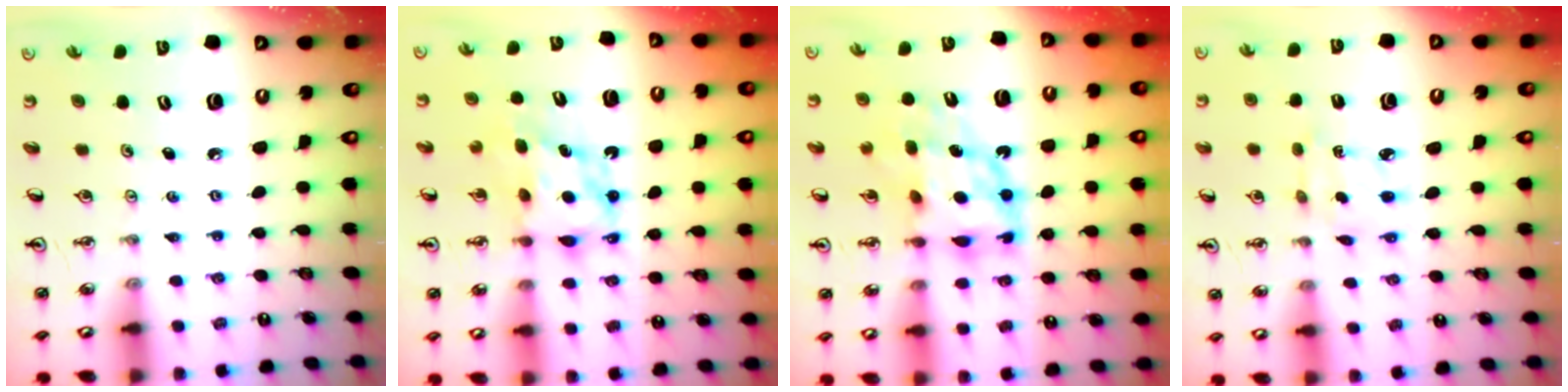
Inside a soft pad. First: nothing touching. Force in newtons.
{"total": 6.6, "press": 6.6, "slide": 0.3}
{"total": 10.5, "press": 10.4, "slide": 0.9}
{"total": 3.1, "press": 3.1, "slide": 0.2}